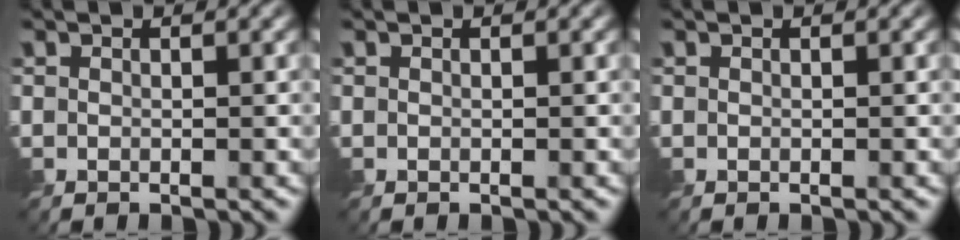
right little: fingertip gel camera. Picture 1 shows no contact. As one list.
[{"total": 0.0}, {"total": 0.0}]